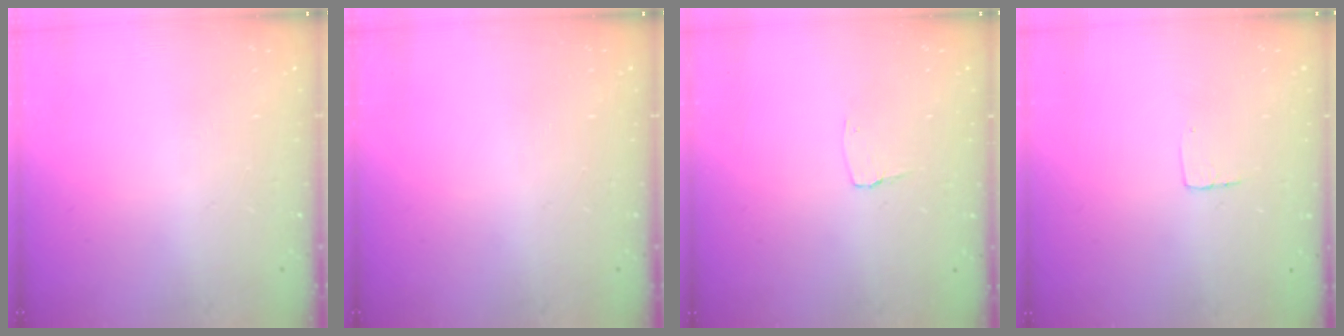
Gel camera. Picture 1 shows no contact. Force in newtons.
{"total": 0.0}
{"total": 2.9, "press": 2.9, "slide": 0.3}
{"total": 2.9, "press": 2.9, "slide": 0.2}